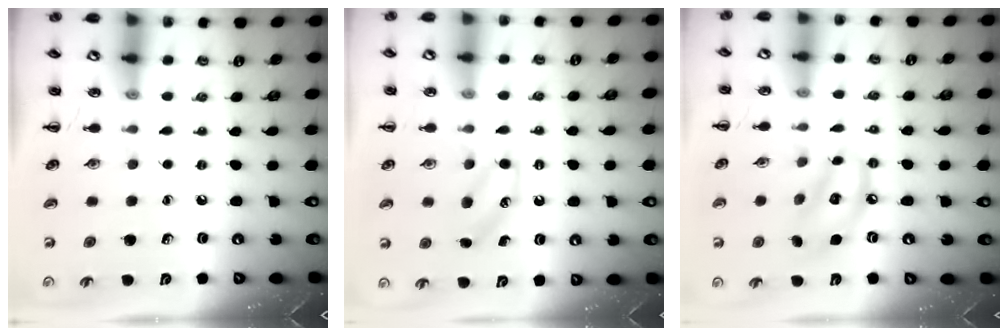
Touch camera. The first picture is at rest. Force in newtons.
{"total": 5.2, "press": 5.1, "slide": 1.3}
{"total": 9.5, "press": 9.3, "slide": 2.1}